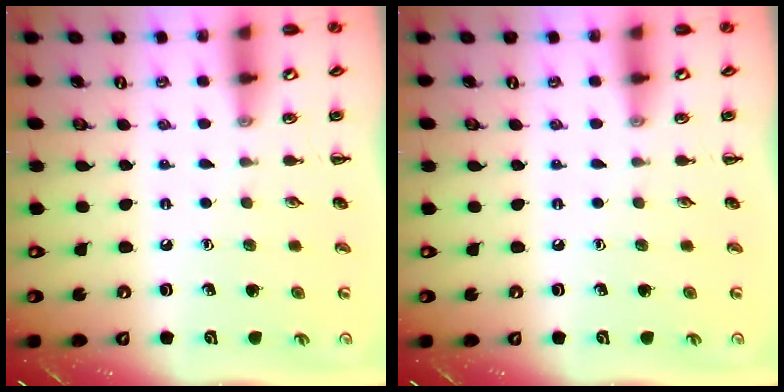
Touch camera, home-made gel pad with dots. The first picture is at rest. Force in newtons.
{"total": 0.0}